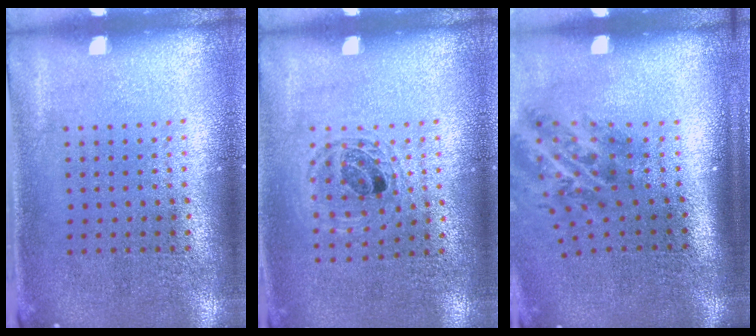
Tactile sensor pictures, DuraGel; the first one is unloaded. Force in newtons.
{"total": 1.0, "press": 0.9, "slide": 0.2}
{"total": 2.1, "press": 1.4, "slide": 1.6}